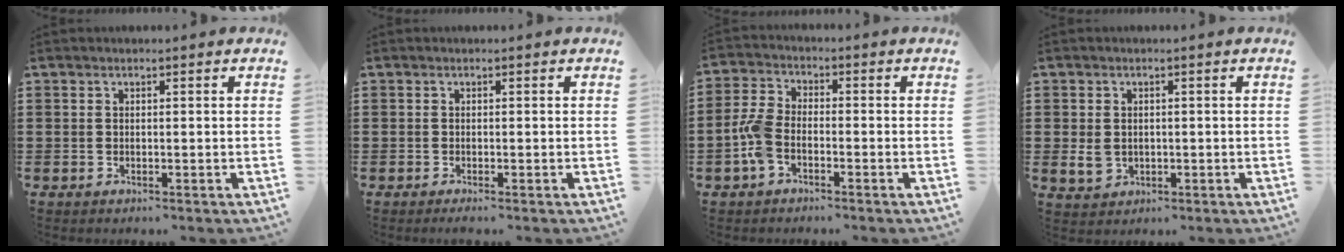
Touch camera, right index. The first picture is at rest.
{"total": 0.5, "force": [-0.3, 0.0, 0.4], "torque": [-0.007, -0.004, -0.005]}
{"total": 5.4, "force": [-2.2, 2.9, 4.0], "torque": [-0.105, 0.001, -0.049]}
{"total": 2.7, "force": [-0.4, 2.2, 1.4], "torque": [-0.039, 0.001, -0.009]}